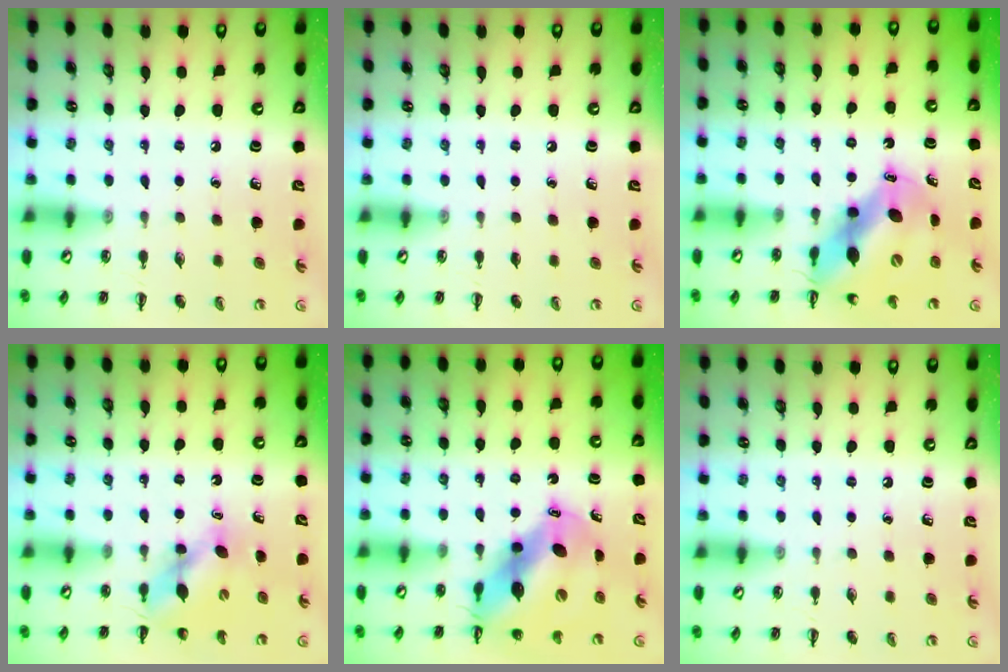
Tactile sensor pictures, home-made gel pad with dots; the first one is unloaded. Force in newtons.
{"total": 0.0}
{"total": 10.8, "press": 10.4, "slide": 2.8}
{"total": 5.2, "press": 5.1, "slide": 0.7}
{"total": 10.9, "press": 10.5, "slide": 3.1}
{"total": 0.0}